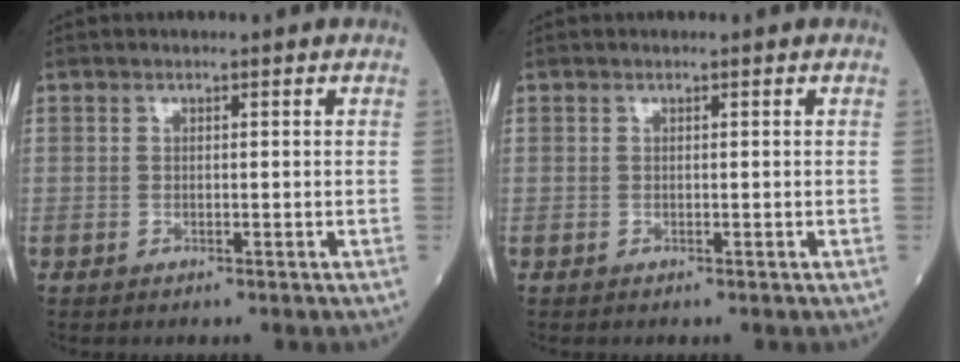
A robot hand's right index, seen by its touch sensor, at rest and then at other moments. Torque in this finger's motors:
{"motor_torque": [0.00, 0.00, 0.00, 0.00]}